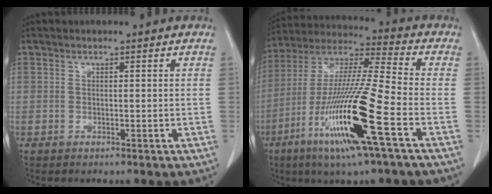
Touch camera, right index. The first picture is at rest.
{"total": 19.3, "force": [-7.7, 0.0, 17.7], "torque": [-0.378, -0.033, -0.150]}